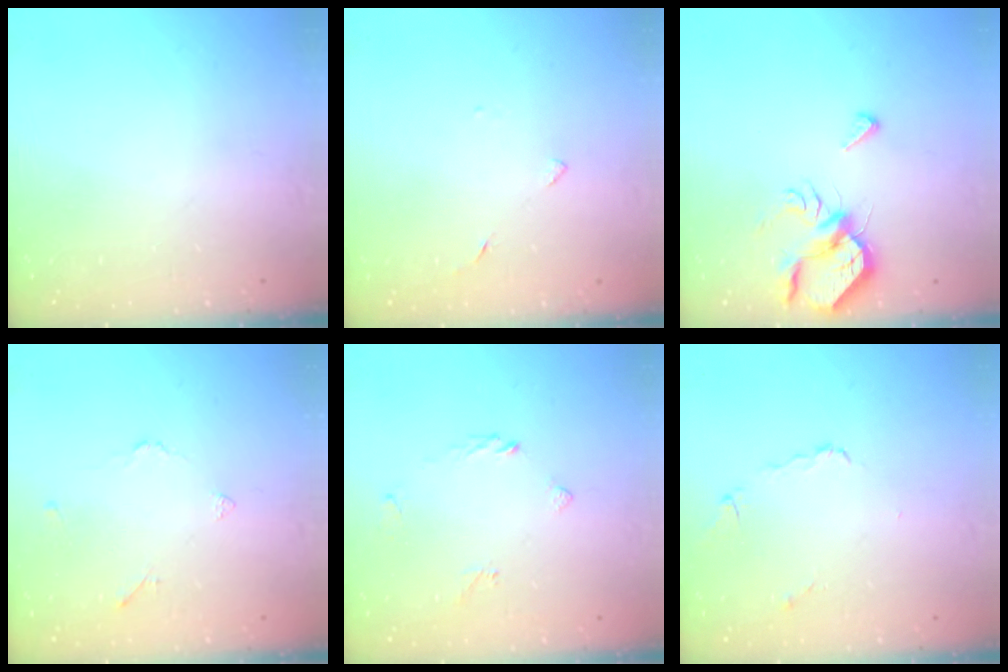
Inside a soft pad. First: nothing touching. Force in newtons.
{"total": 2.7, "press": 2.6, "slide": 0.3}
{"total": 7.2, "press": 7.2, "slide": 0.2}
{"total": 2.2, "press": 2.2, "slide": 0.5}
{"total": 2.8, "press": 2.7, "slide": 0.6}
{"total": 3.6, "press": 3.5, "slide": 0.5}